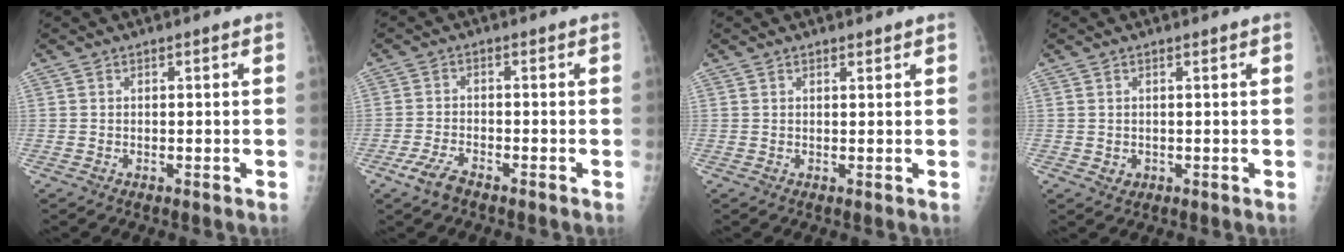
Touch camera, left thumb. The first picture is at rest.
{"total": 4.0, "force": [-2.8, 1.6, 2.4], "torque": [-0.058, 0.006, -0.054]}
{"total": 0.9, "force": [0.8, 0.3, 0.2], "torque": [-0.004, -0.006, 0.012]}
{"total": 1.4, "force": [0.2, 1.3, 0.5], "torque": [-0.006, -0.002, 0.010]}